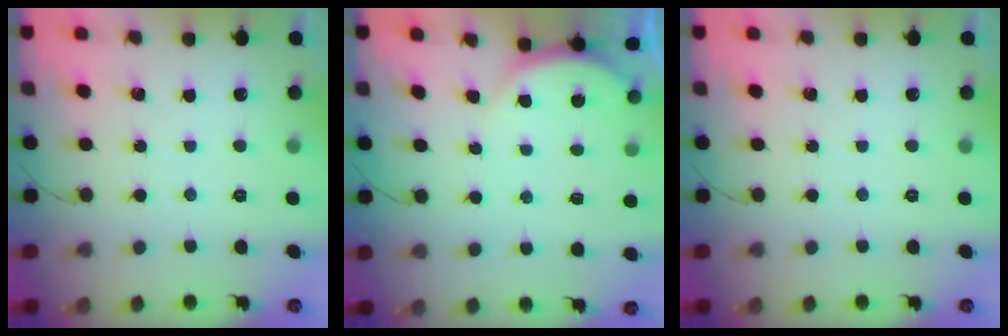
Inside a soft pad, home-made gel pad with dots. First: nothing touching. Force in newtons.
{"total": 3.6, "press": 3.2, "slide": 1.8}
{"total": 0.0}